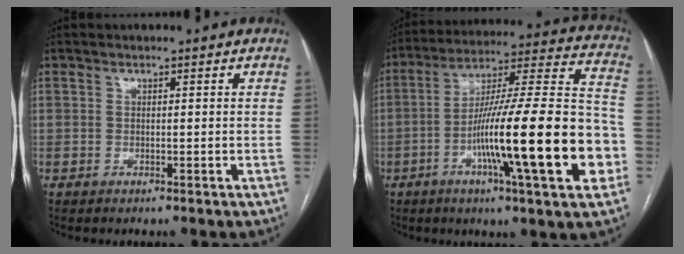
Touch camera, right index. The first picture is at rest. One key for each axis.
{"total": 25.1, "fx": -7.4, "fy": 1.5, "fz": 23.9, "tx": -0.325, "ty": 0.000, "tz": -0.120}